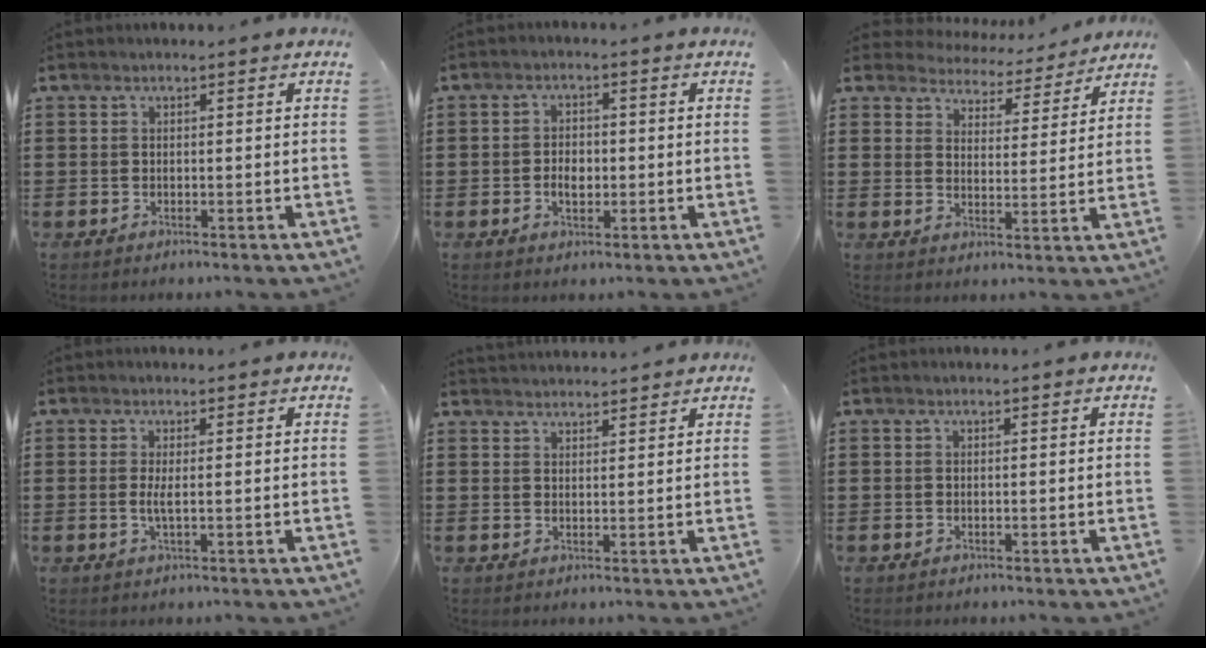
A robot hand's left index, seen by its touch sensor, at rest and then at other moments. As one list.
[{"total": 3.0, "force": [-0.6, 1.8, 2.3], "torque": [-0.038, -0.001, -0.013]}, {"total": 4.4, "force": [4.4, 0.6, -0.2], "torque": [-0.018, -0.037, 0.072]}, {"total": 2.0, "force": [-0.1, 0.2, 2.0], "torque": [-0.047, -0.007, -0.004]}, {"total": 2.2, "force": [2.1, 0.2, -0.3], "torque": [-0.001, -0.004, 0.042]}, {"total": 0.0}]